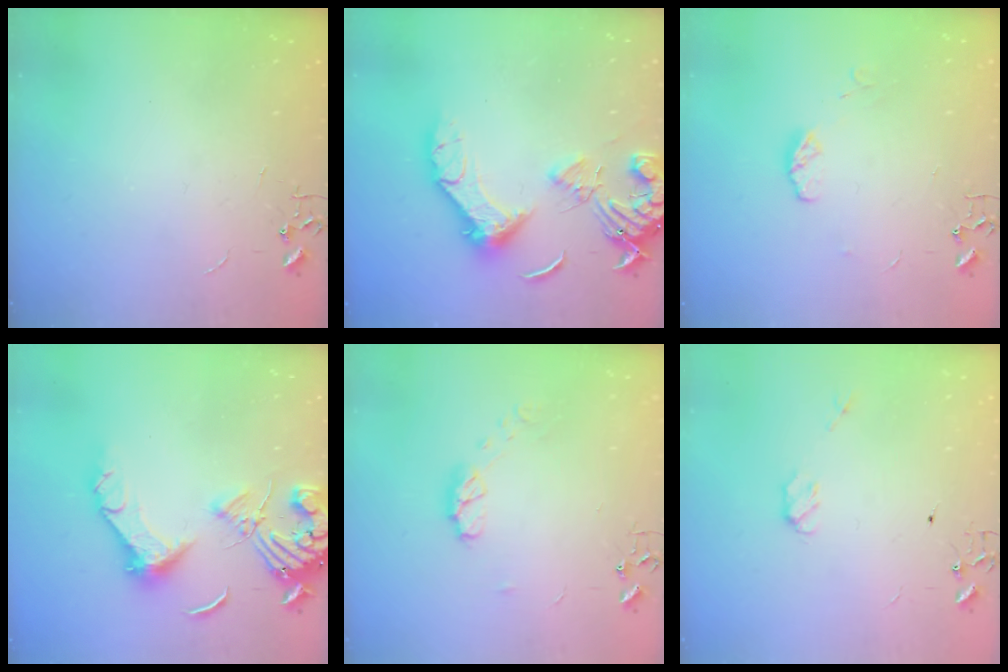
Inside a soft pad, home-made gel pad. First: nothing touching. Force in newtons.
{"total": 17.6, "press": 17.6, "slide": 1.5}
{"total": 6.9, "press": 6.8, "slide": 0.8}
{"total": 17.0, "press": 16.9, "slide": 2.3}
{"total": 7.3, "press": 7.3, "slide": 0.6}
{"total": 3.8, "press": 3.7, "slide": 0.6}